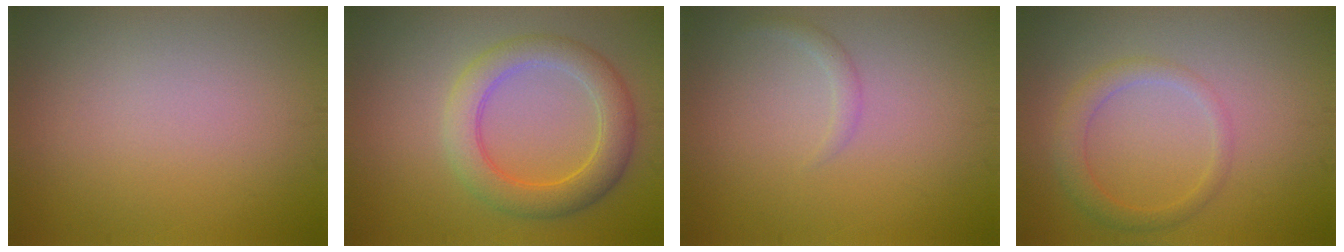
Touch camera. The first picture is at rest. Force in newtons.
{"total": 5.0, "press": 5.0, "slide": 0.1}
{"total": 1.0, "press": 1.0, "slide": 0.0}
{"total": 2.3, "press": 2.3, "slide": 0.1}